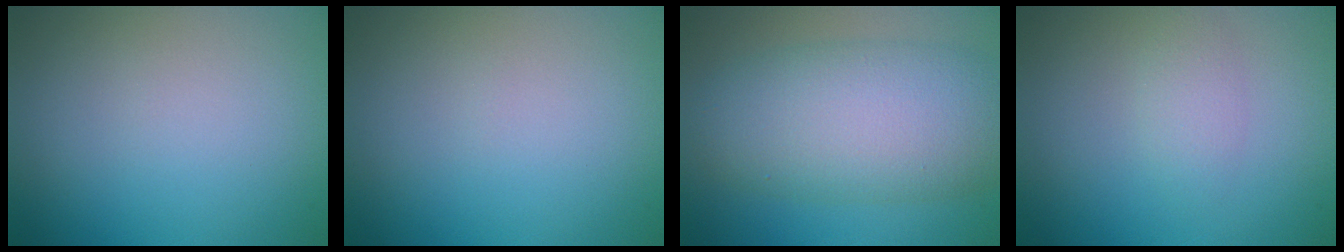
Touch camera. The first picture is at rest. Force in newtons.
{"total": 0.0}
{"total": 9.5, "press": 9.5, "slide": 0.3}
{"total": 1.7, "press": 1.7, "slide": 0.0}